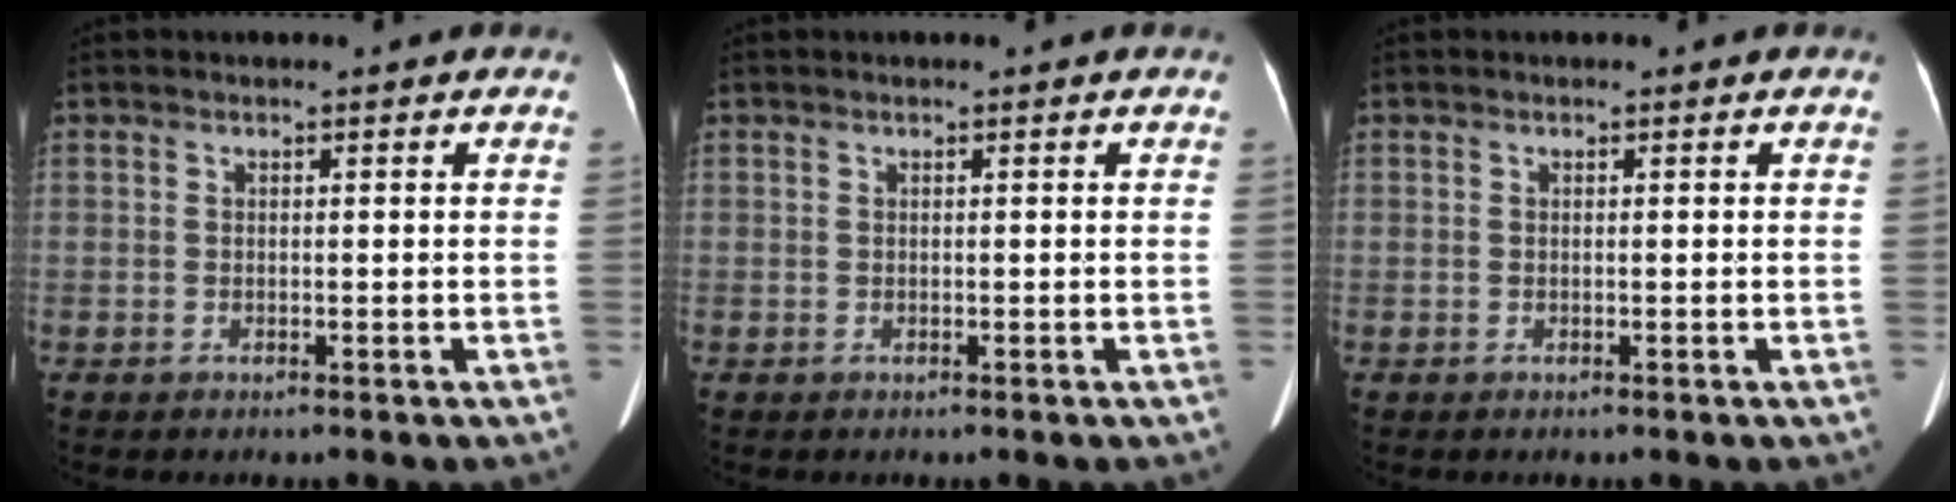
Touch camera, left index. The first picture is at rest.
{"total": 0.0}
{"total": 0.0}